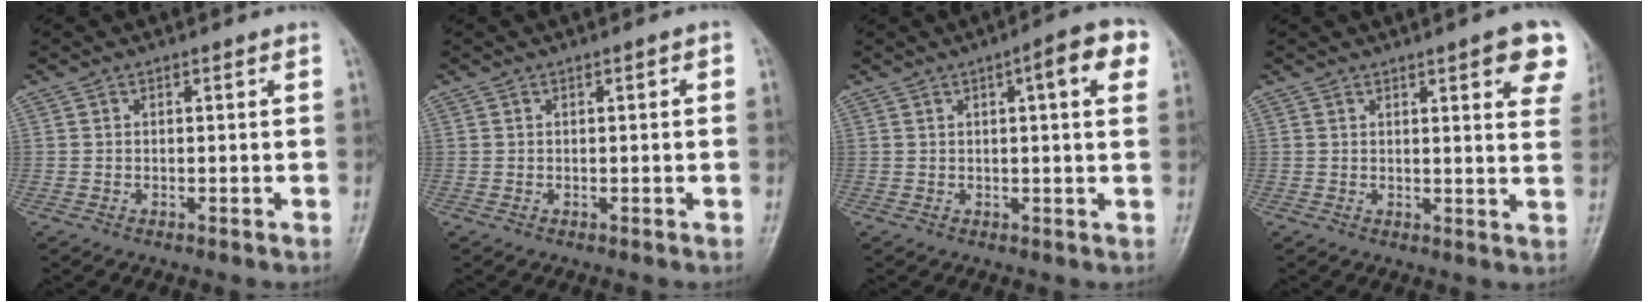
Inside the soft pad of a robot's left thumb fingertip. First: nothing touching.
{"total": 0.9, "force": [0.2, 0.3, 0.8], "torque": [-0.010, 0.002, 0.002]}
{"total": 7.5, "force": [2.7, 1.8, 6.8], "torque": [-0.080, 0.010, 0.028]}
{"total": 9.9, "force": [5.1, 2.2, 8.1], "torque": [-0.072, -0.017, 0.057]}